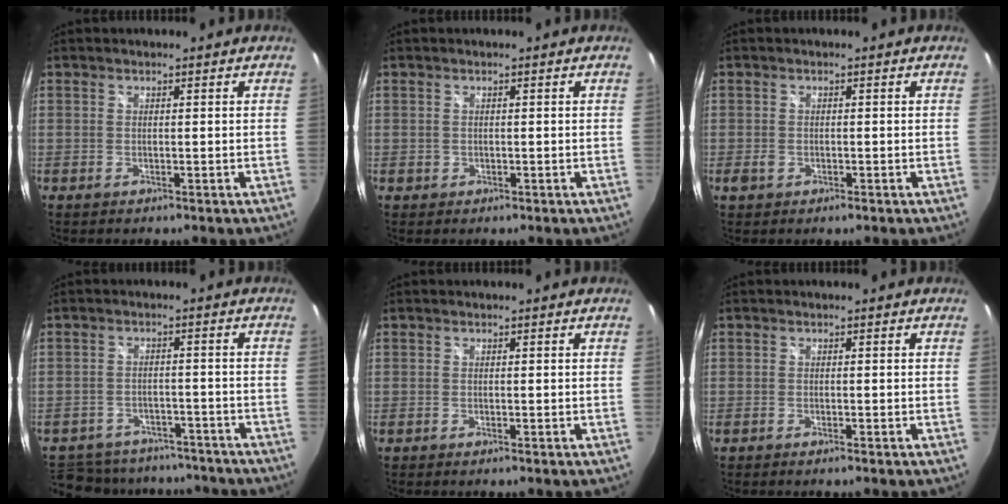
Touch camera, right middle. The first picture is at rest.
{"total": 1.0, "force": [-0.2, 0.9, 0.2], "torque": [-0.002, -0.002, -0.004]}
{"total": 1.9, "force": [-0.9, 1.3, 1.1], "torque": [-0.020, -0.002, -0.017]}
{"total": 18.3, "force": [-15.0, 8.5, 6.1], "torque": [-0.150, 0.022, -0.197]}
{"total": 0.0}
{"total": 0.8, "force": [-0.6, -0.1, 0.4], "torque": [-0.006, 0.001, -0.012]}